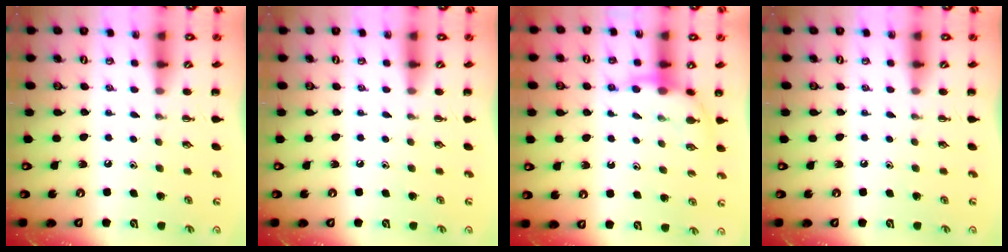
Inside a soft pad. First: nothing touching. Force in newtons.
{"total": 0.0}
{"total": 7.5, "press": 7.5, "slide": 1.0}
{"total": 0.0}